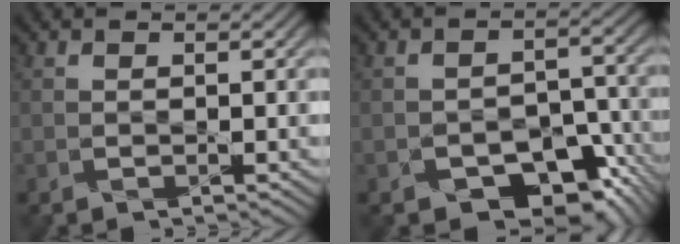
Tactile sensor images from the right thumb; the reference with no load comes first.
{"total": 9.6, "force": [-6.4, 5.5, 4.5], "torque": [-0.054, -0.007, -0.088]}